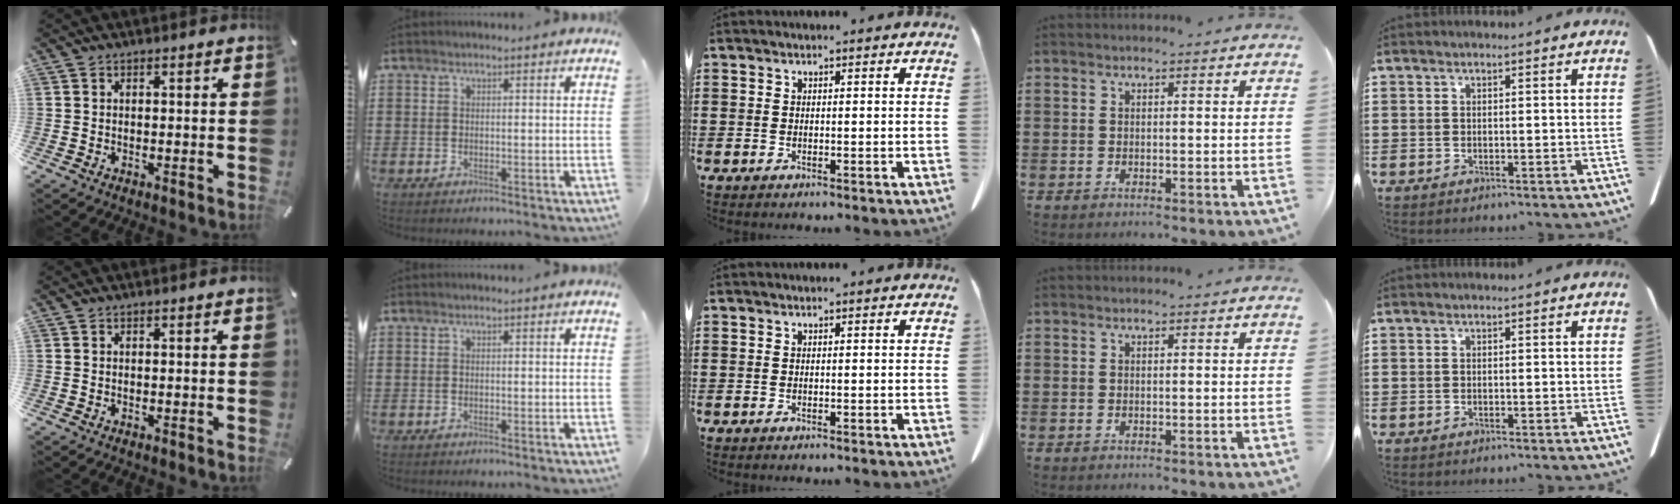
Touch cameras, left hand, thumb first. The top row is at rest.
{}